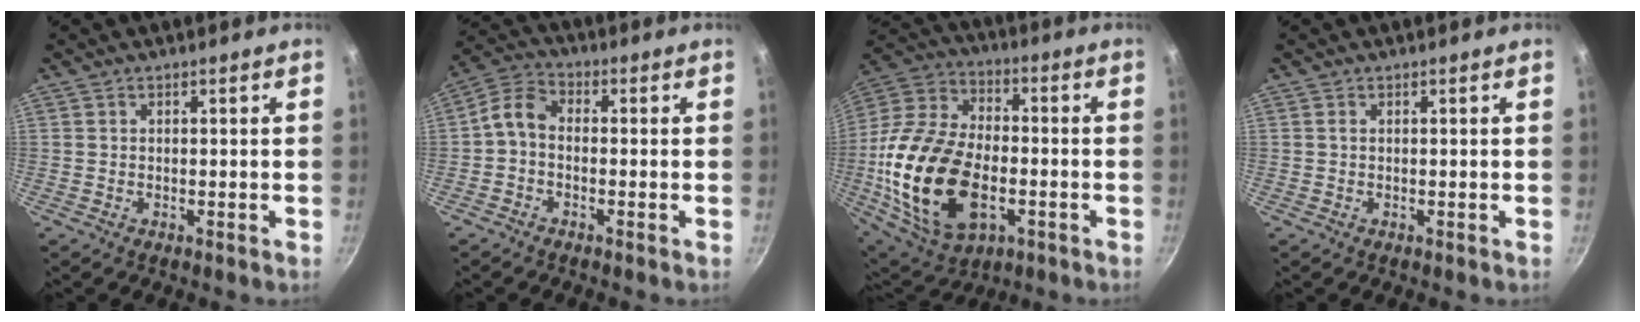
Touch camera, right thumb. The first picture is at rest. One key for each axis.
{"total": 5.2, "fx": -1.3, "fy": 3.5, "fz": 3.7, "tx": -0.080, "ty": 0.034, "tz": -0.040}
{"total": 25.9, "fx": -5.5, "fy": 15.5, "fz": 20.0, "tx": -0.390, "ty": 0.022, "tz": -0.093}
{"total": 0.0}